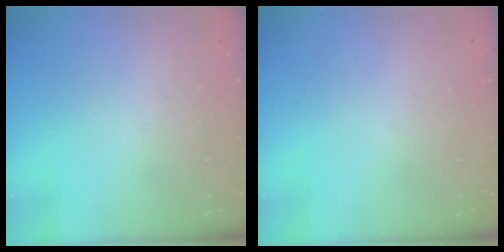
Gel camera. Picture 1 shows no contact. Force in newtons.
{"total": 0.0}